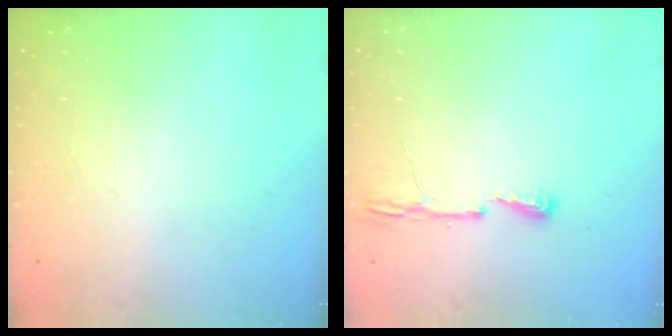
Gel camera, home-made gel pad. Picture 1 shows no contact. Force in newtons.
{"total": 4.3, "press": 4.2, "slide": 0.6}